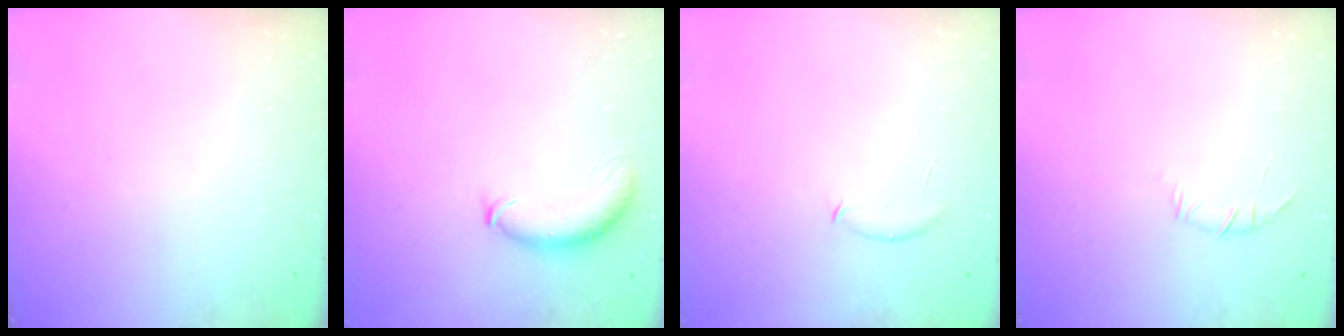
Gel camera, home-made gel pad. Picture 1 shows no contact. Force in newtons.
{"total": 8.7, "press": 8.6, "slide": 1.2}
{"total": 5.8, "press": 5.7, "slide": 1.2}
{"total": 6.0, "press": 5.8, "slide": 1.5}